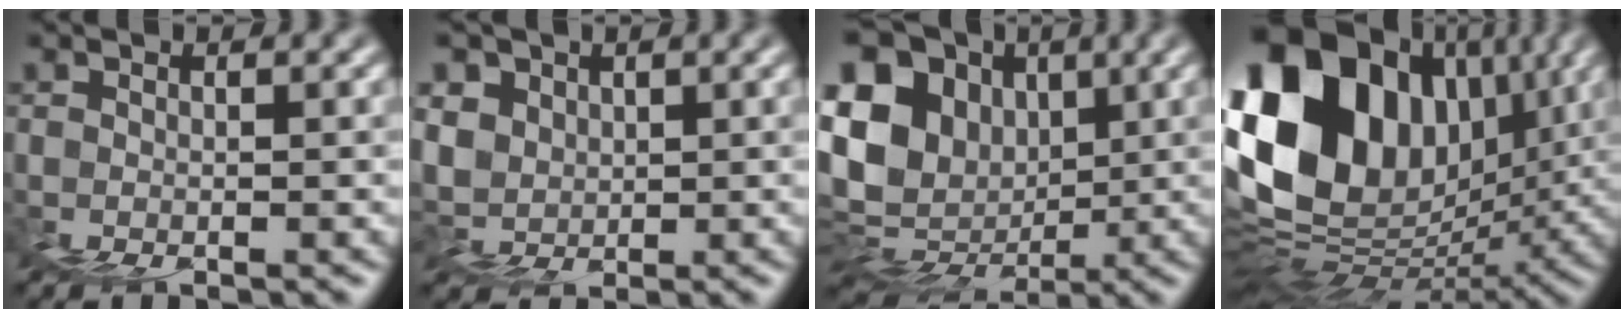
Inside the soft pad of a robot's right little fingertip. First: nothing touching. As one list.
[{"total": 8.3, "force": [5.5, 5.8, 2.2], "torque": [-0.029, 0.037, 0.085]}, {"total": 14.9, "force": [4.7, 12.5, 6.6], "torque": [-0.153, 0.038, 0.081]}, {"total": 17.0, "force": [7.2, 11.5, 10.1], "torque": [-0.206, 0.039, 0.134]}]